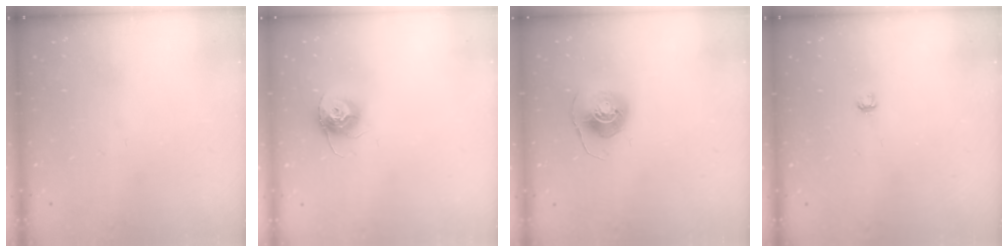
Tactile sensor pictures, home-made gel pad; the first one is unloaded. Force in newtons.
{"total": 11.2, "press": 11.2, "slide": 0.7}
{"total": 6.8, "press": 6.8, "slide": 0.4}
{"total": 2.8, "press": 2.8, "slide": 0.3}